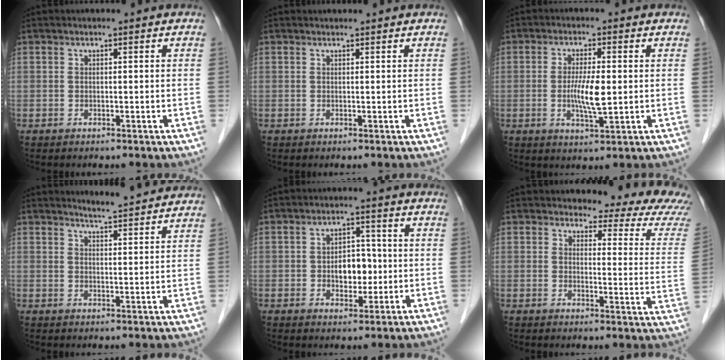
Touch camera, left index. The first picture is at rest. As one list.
[{"total": 1.7, "force": [1.6, 0.2, 0.3], "torque": [-0.002, 0.013, 0.022]}, {"total": 5.5, "force": [-0.4, 1.0, 5.4], "torque": [-0.101, -0.009, -0.007]}, {"total": 6.6, "force": [6.4, 0.0, 1.7], "torque": [-0.035, 0.004, 0.082]}, {"total": 5.3, "force": [-0.7, 3.4, 4.0], "torque": [-0.059, 0.009, -0.009]}, {"total": 13.2, "force": [12.2, 1.8, 4.7], "torque": [-0.035, -0.070, 0.113]}]